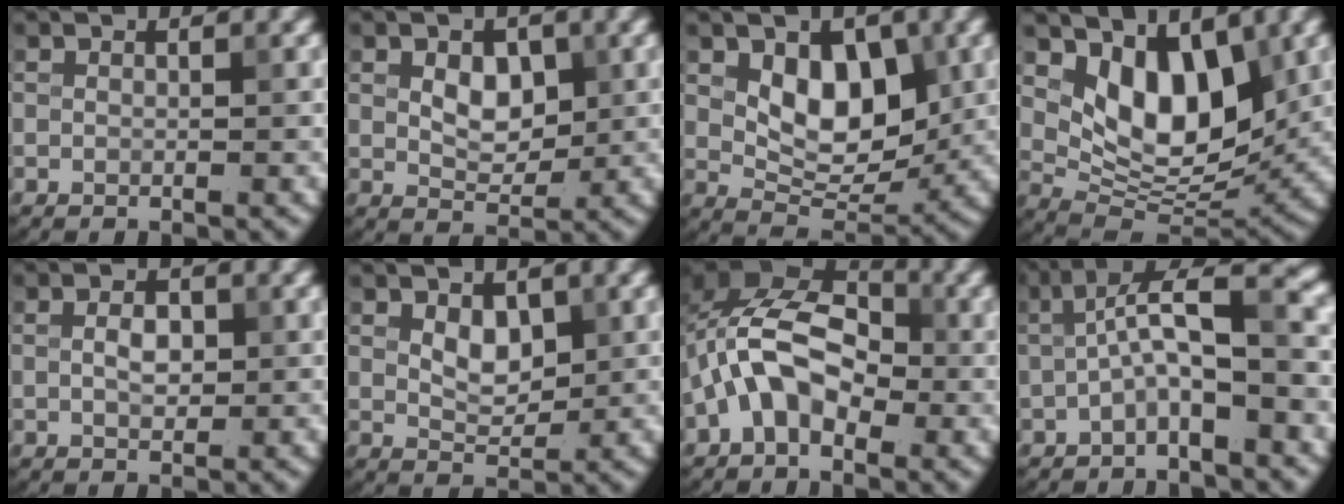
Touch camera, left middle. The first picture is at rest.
{"total": 3.3, "force": [0.7, 2.2, 2.3], "torque": [-0.039, -0.001, 0.013]}
{"total": 5.9, "force": [1.4, 3.7, 4.4], "torque": [-0.062, -0.011, 0.027]}
{"total": 7.1, "force": [2.8, 3.9, 5.2], "torque": [-0.081, -0.023, 0.045]}
{"total": 2.1, "force": [0.1, 1.3, 1.7], "torque": [-0.035, 0.002, 0.002]}
{"total": 2.7, "force": [0.9, 1.7, 1.9], "torque": [-0.033, -0.004, 0.020]}
{"total": 7.8, "force": [-1.8, 4.9, 5.8], "torque": [-0.099, 0.024, -0.049]}
{"total": 5.5, "force": [-0.8, 1.4, 5.3], "torque": [-0.090, 0.025, -0.021]}